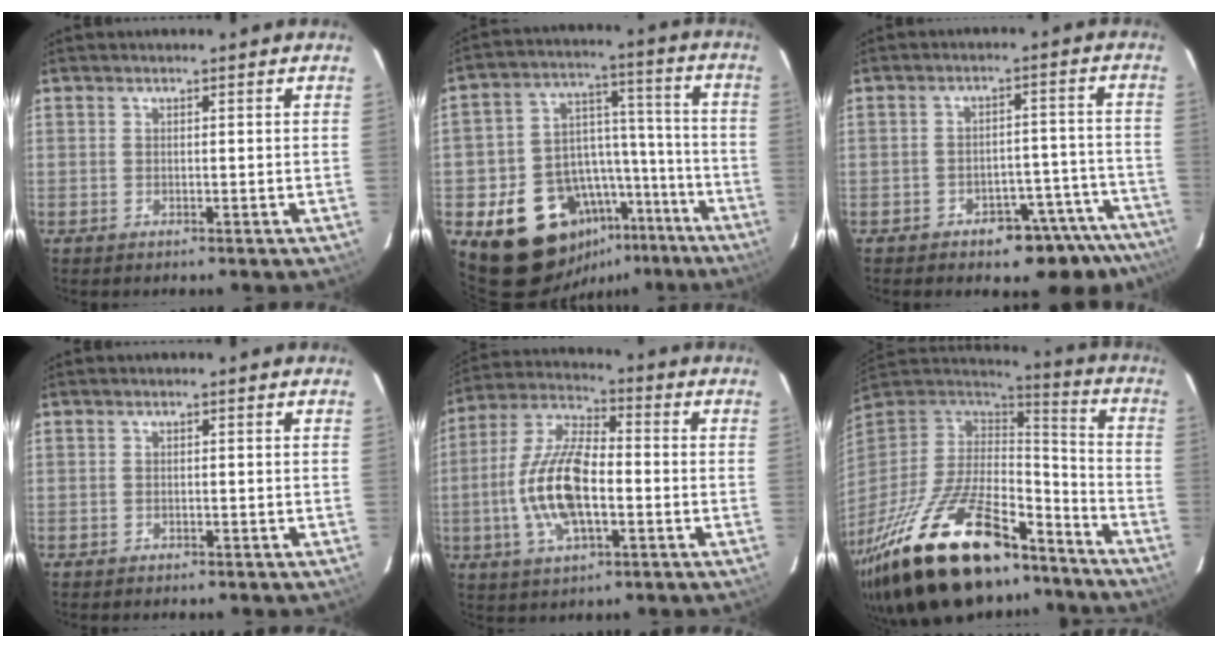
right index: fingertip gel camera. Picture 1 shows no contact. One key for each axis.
{"total": 19.6, "fx": -12.8, "fy": 13.2, "fz": 6.8, "tx": -0.136, "ty": 0.069, "tz": -0.164}
{"total": 11.0, "fx": -8.9, "fy": 5.4, "fz": 3.7, "tx": -0.030, "ty": 0.043, "tz": -0.089}
{"total": 1.1, "fx": -0.9, "fy": 0.6, "fz": 0.2, "tx": -0.008, "ty": 0.003, "tz": -0.011}
{"total": 14.8, "fx": -3.0, "fy": 6.2, "fz": 13.1, "tx": -0.275, "ty": 0.004, "tz": -0.059}
{"total": 35.1, "fx": -23.7, "fy": 14.4, "fz": 21.6, "tx": -0.425, "ty": -0.029, "tz": -0.367}